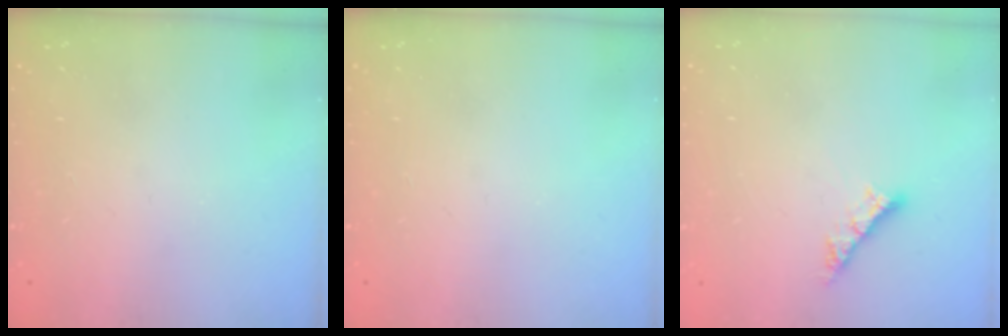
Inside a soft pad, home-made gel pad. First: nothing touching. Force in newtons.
{"total": 0.0}
{"total": 5.0, "press": 5.0, "slide": 0.3}